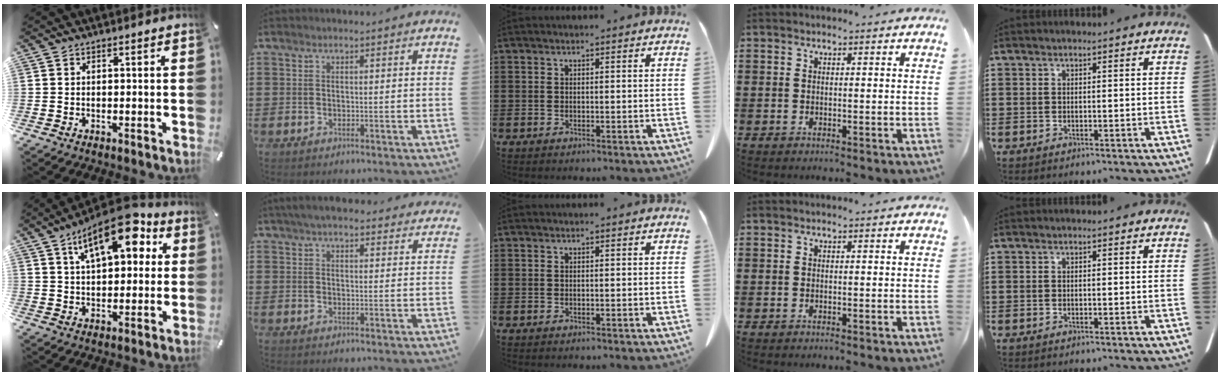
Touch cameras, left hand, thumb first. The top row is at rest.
{"thumb": {"total": 15.6, "force": [7.9, 7.5, 11.2], "torque": [-0.170, -0.026, 0.133]}, "index": {"total": 4.5, "force": [4.0, 0.8, 1.7], "torque": [-0.043, -0.005, 0.075]}}